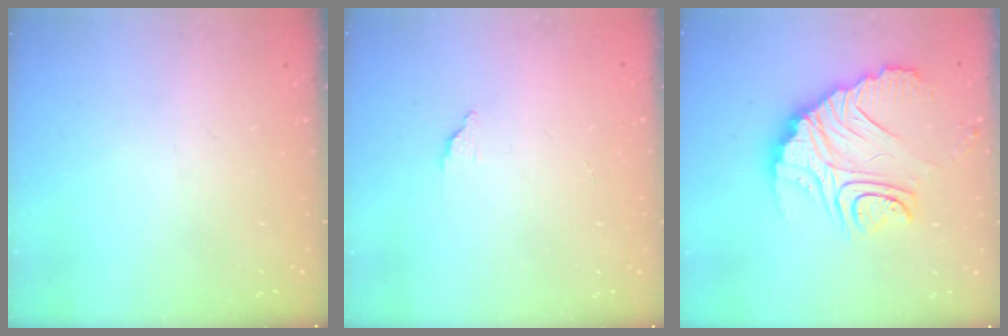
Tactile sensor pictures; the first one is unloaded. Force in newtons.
{"total": 1.4, "press": 1.4, "slide": 0.1}
{"total": 15.8, "press": 15.7, "slide": 1.6}